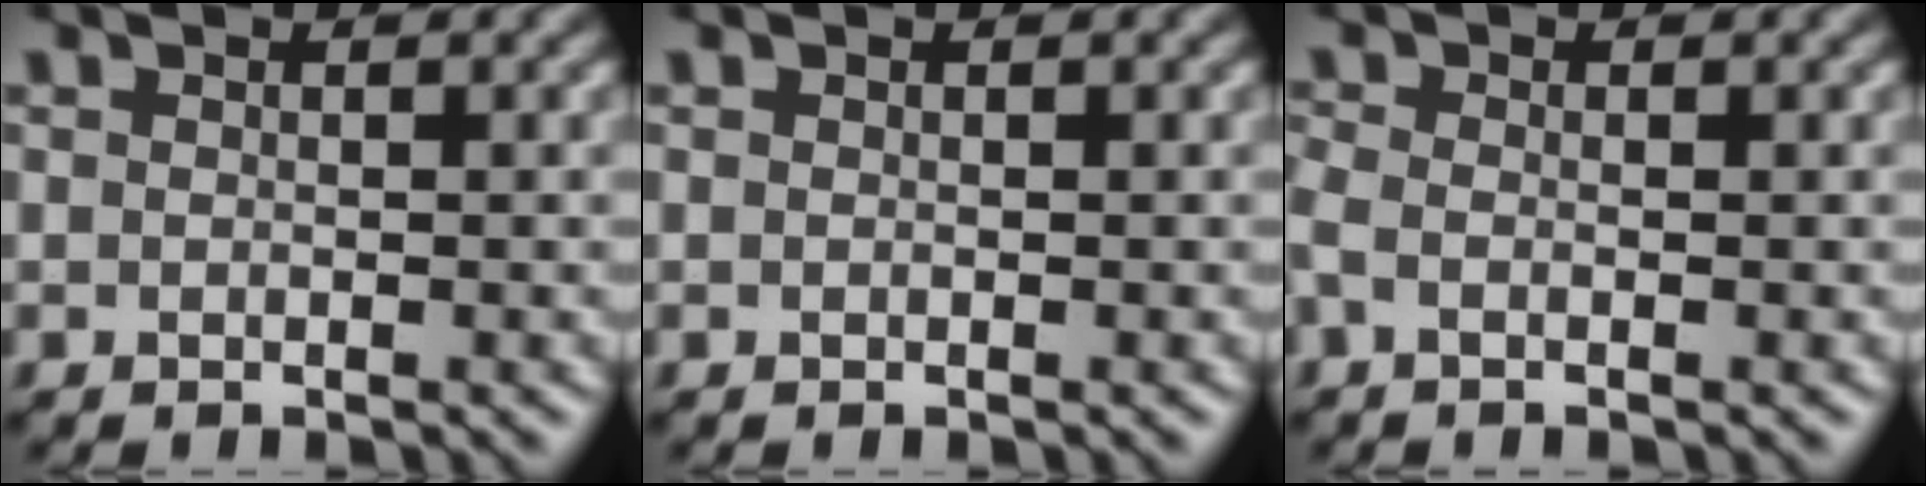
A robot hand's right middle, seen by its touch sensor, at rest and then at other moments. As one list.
[{"total": 0.0}, {"total": 1.4, "force": [-0.7, 0.7, 1.0], "torque": [-0.031, -0.005, -0.023]}]